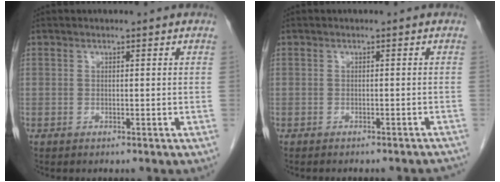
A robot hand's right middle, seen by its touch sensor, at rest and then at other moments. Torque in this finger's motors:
{"motor_torque": [-0.28, -0.25, -0.09, -0.01]}